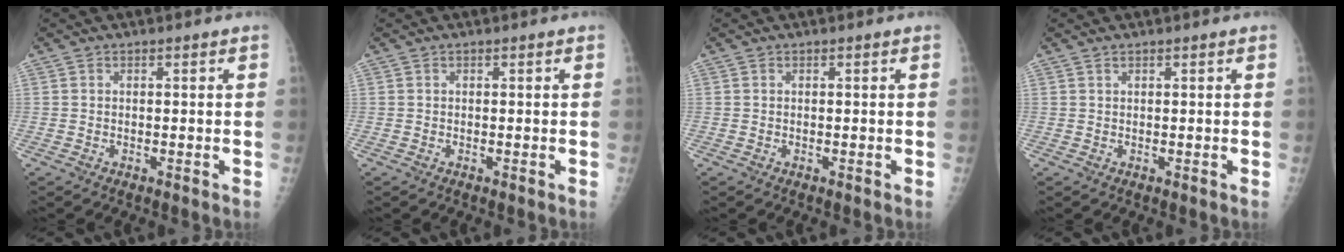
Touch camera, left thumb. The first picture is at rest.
{"total": 0.0}
{"total": 0.0}
{"total": 0.5, "force": [0.5, 0.1, 0.2], "torque": [-0.002, 0.004, 0.010]}